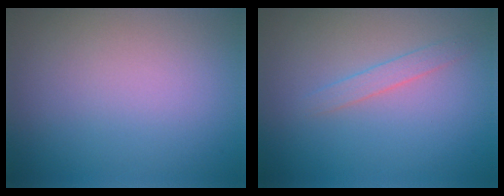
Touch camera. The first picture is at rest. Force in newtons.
{"total": 1.2, "press": 1.2, "slide": 0.1}